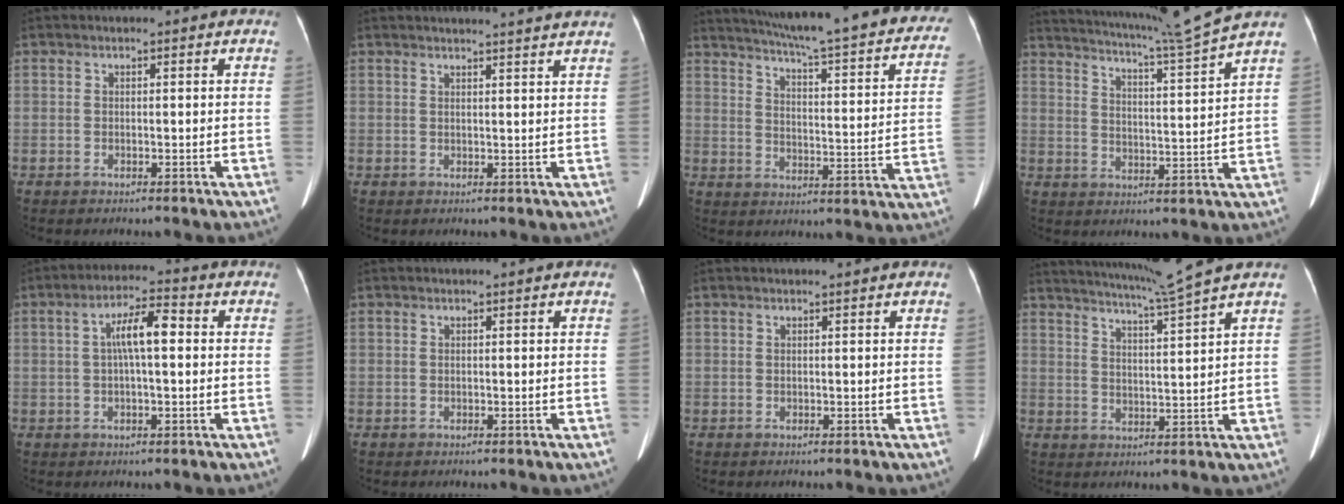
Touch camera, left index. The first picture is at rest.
{"total": 9.5, "force": [9.0, -1.0, 3.0], "torque": [-0.032, 0.000, 0.091]}
{"total": 30.6, "force": [26.2, 3.5, 15.4], "torque": [-0.224, -0.062, 0.316]}
{"total": 12.4, "force": [11.0, -3.2, 4.6], "torque": [-0.089, -0.044, 0.165]}
{"total": 6.3, "force": [0.7, 1.5, 6.1], "torque": [-0.111, 0.023, 0.011]}
{"total": 0.0}
{"total": 0.9, "force": [0.9, -0.1, 0.4], "torque": [-0.010, 0.005, 0.017]}
{"total": 8.9, "force": [7.8, -3.0, 3.2], "torque": [-0.061, -0.024, 0.127]}